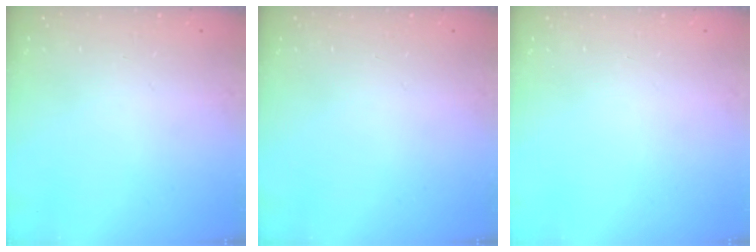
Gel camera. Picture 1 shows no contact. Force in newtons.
{"total": 0.0}
{"total": 0.0}